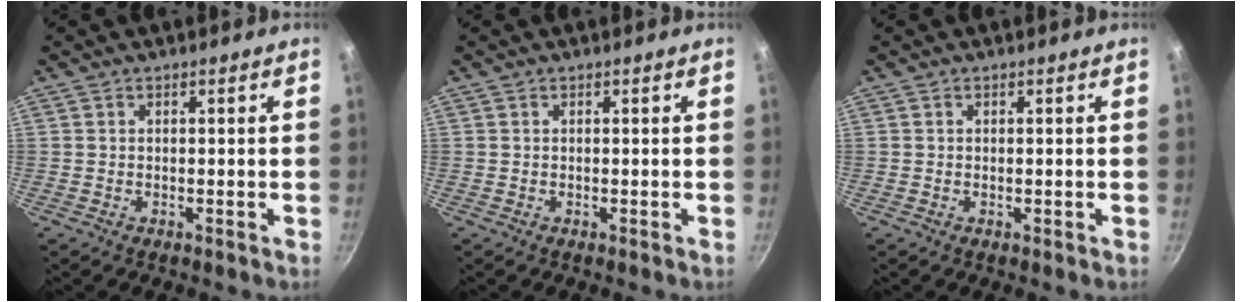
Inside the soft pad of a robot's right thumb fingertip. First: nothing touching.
{"total": 0.0}
{"total": 0.0}